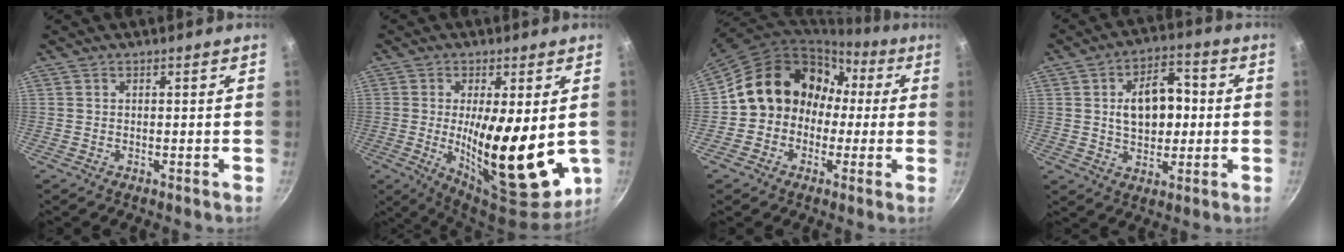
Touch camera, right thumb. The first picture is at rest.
{"total": 19.9, "force": [-1.0, 7.1, 18.6], "torque": [-0.263, -0.024, -0.003]}
{"total": 15.1, "force": [0.0, 13.0, 7.6], "torque": [-0.076, 0.060, -0.010]}
{"total": 12.2, "force": [0.9, 7.9, 9.3], "torque": [-0.111, 0.014, 0.012]}